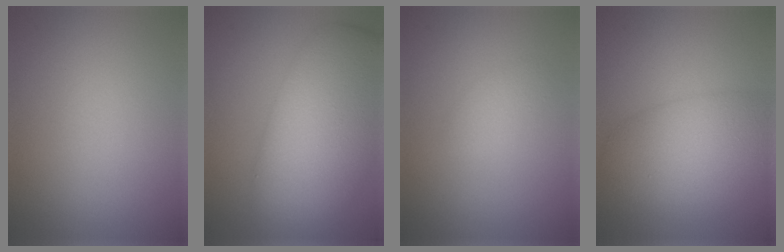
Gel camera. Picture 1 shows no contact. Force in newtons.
{"total": 12.2, "press": 12.1, "slide": 0.6}
{"total": 1.2, "press": 1.2, "slide": 0.0}
{"total": 6.7, "press": 6.7, "slide": 0.2}